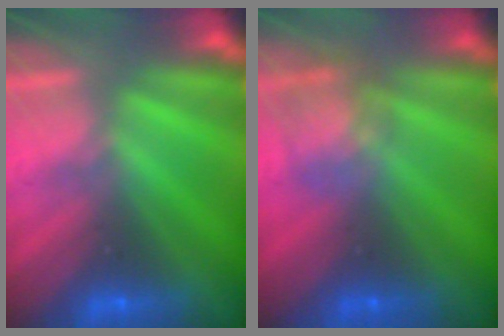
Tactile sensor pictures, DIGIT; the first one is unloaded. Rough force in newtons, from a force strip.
{"total": 2.3}